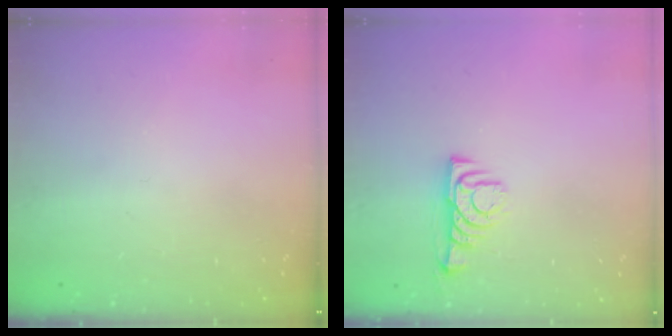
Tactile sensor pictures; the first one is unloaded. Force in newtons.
{"total": 6.0, "press": 5.9, "slide": 0.7}